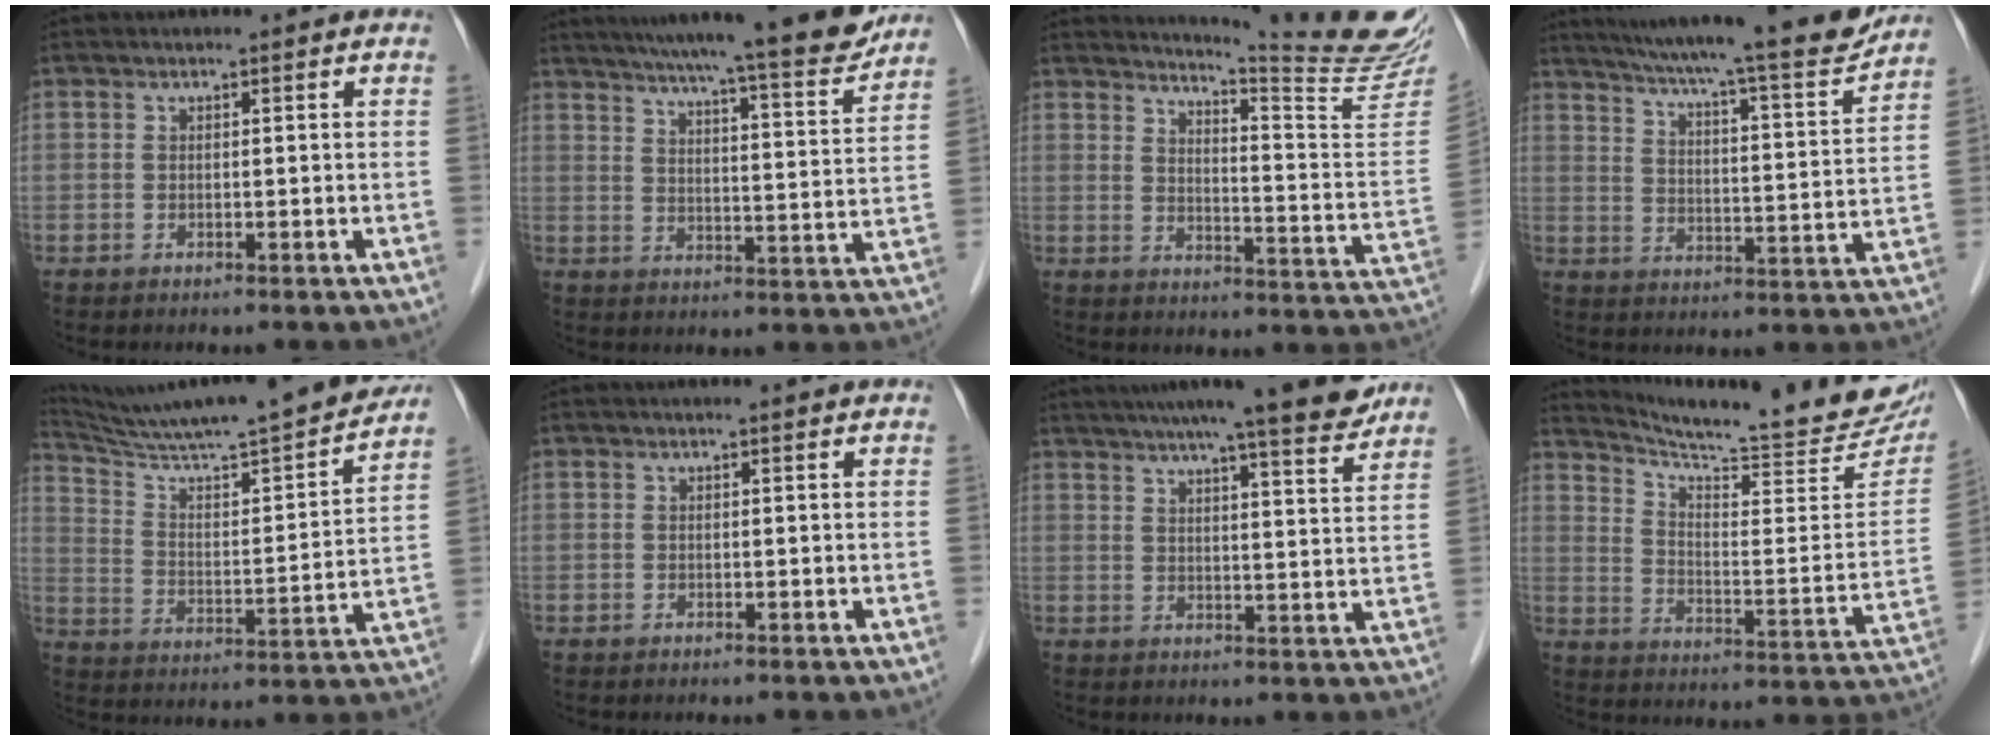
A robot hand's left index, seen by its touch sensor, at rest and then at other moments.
{"total": 19.4, "force": [17.3, 0.6, 8.8], "torque": [-0.131, -0.027, 0.231]}
{"total": 17.7, "force": [16.8, -2.2, 5.2], "torque": [-0.087, -0.130, 0.201]}
{"total": 21.8, "force": [19.2, 1.3, 10.1], "torque": [-0.164, -0.029, 0.260]}
{"total": 23.7, "force": [21.5, 0.3, 9.9], "torque": [-0.163, -0.036, 0.319]}
{"total": 0.7, "force": [0.6, 0.0, 0.2], "torque": [-0.009, 0.000, 0.009]}
{"total": 15.0, "force": [13.1, 0.6, 7.2], "torque": [-0.104, -0.003, 0.170]}
{"total": 23.2, "force": [21.2, 1.1, 9.4], "torque": [-0.148, -0.083, 0.281]}